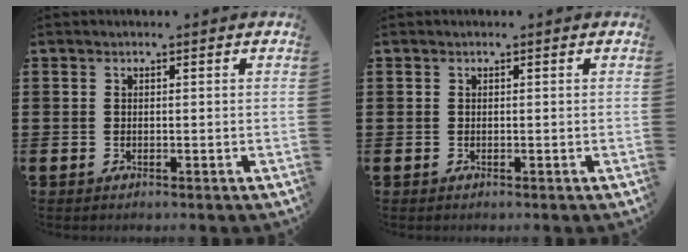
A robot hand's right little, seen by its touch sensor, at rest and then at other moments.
{"total": 0.0}